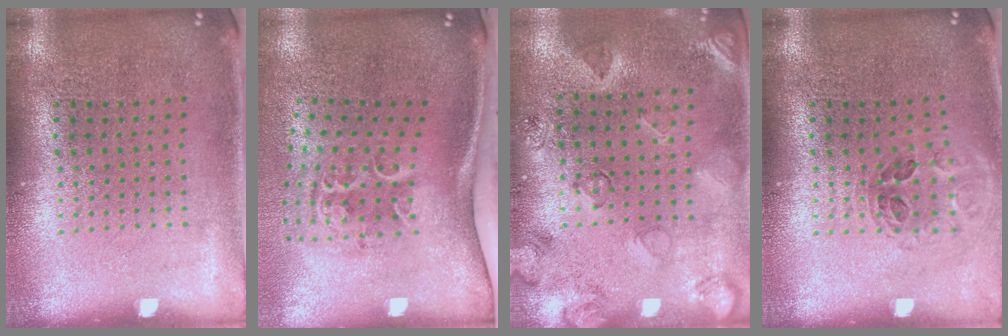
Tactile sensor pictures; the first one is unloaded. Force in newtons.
{"total": 2.3, "press": 1.4, "slide": 1.9}
{"total": 2.6, "press": 1.9, "slide": 1.7}
{"total": 1.0, "press": 1.0, "slide": 0.3}